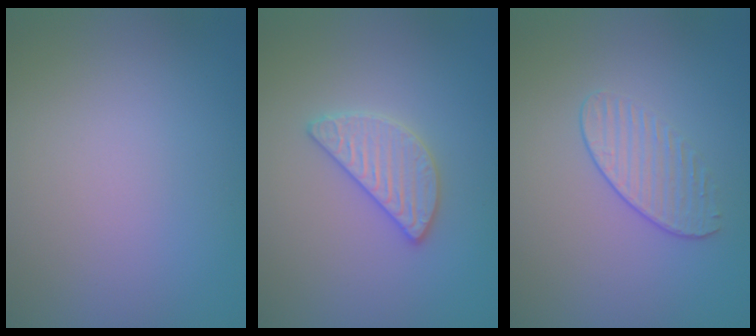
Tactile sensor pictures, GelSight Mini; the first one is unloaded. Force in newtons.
{"total": 2.8, "press": 2.7, "slide": 0.5}
{"total": 1.8, "press": 1.3, "slide": 1.1}